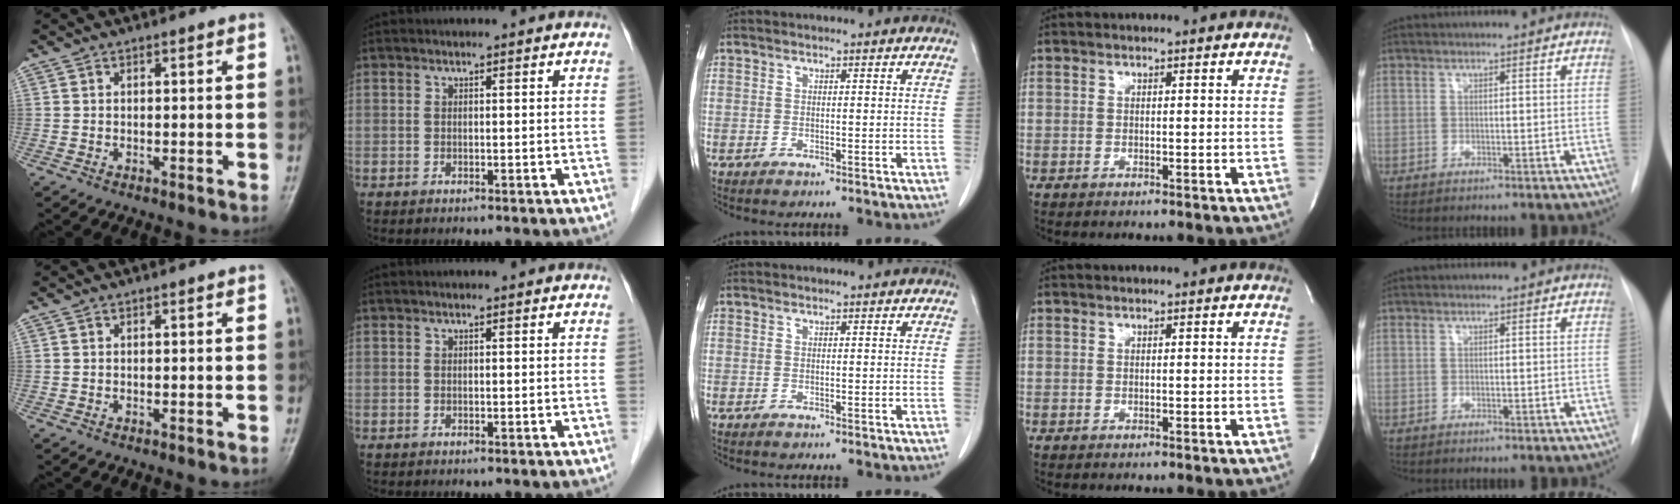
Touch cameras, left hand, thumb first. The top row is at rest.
{}